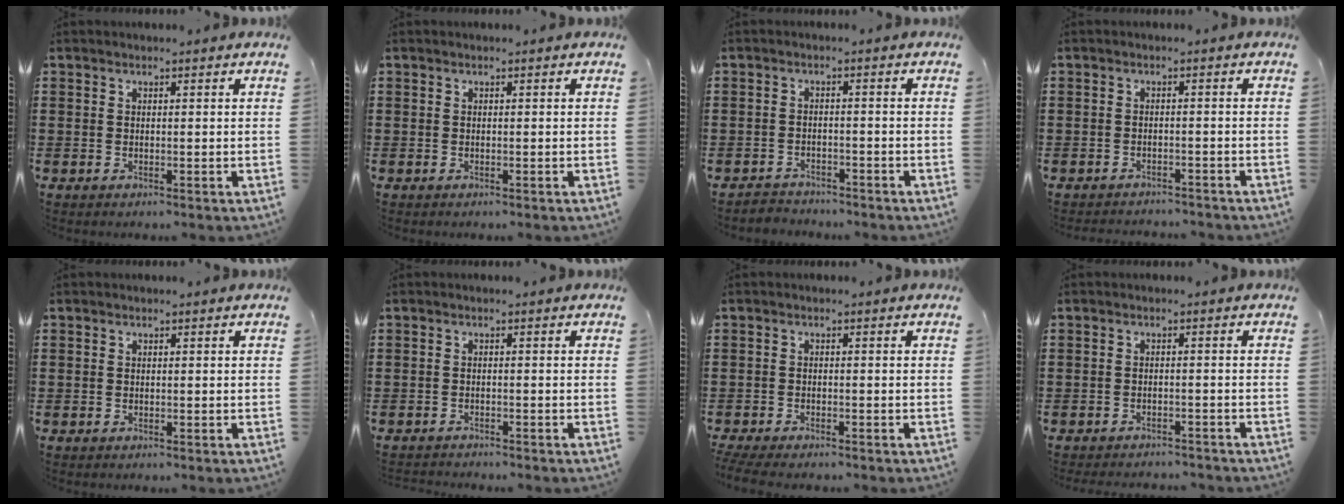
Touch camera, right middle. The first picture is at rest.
{"total": 0.0}
{"total": 2.2, "force": [-2.1, 0.5, -0.2], "torque": [-0.005, 0.000, -0.049]}
{"total": 1.7, "force": [-1.7, 0.1, 0.0], "torque": [-0.006, 0.000, -0.036]}
{"total": 0.0}
{"total": 1.1, "force": [-1.1, -0.1, 0.0], "torque": [-0.005, -0.001, -0.021]}
{"total": 2.0, "force": [-1.9, 0.2, 0.5], "torque": [-0.019, -0.001, -0.041]}
{"total": 1.7, "force": [-1.7, 0.1, 0.1], "torque": [-0.008, -0.001, -0.036]}